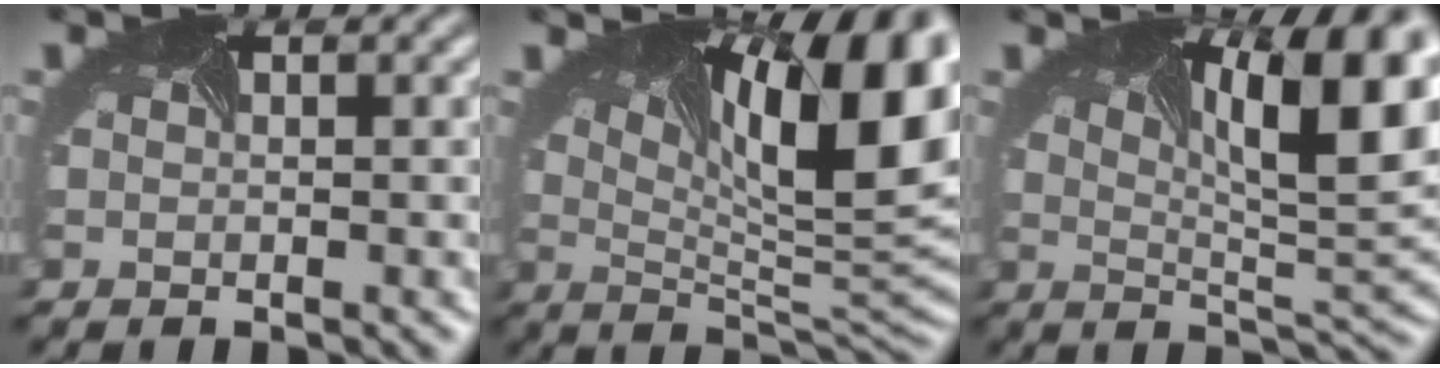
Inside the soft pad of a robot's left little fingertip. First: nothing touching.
{"total": 15.6, "force": [5.0, 5.5, 13.7], "torque": [-0.183, 0.022, 0.082]}
{"total": 13.1, "force": [4.2, 4.7, 11.5], "torque": [-0.131, 0.021, 0.052]}